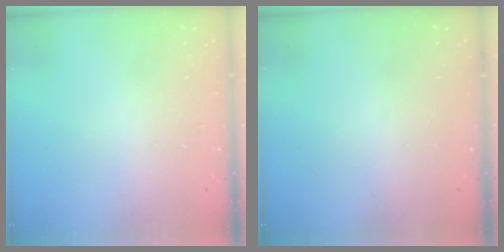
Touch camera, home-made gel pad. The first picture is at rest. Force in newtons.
{"total": 0.0}